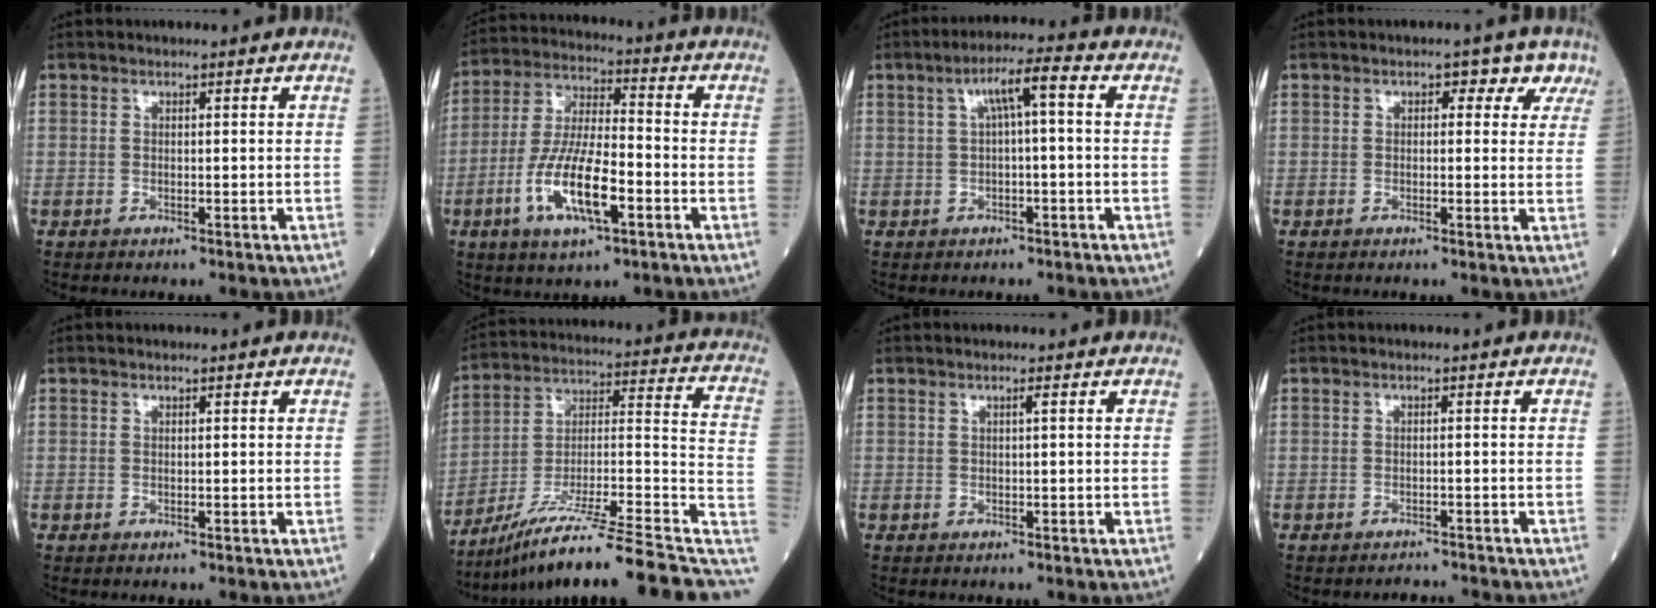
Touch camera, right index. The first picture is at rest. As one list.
[{"total": 12.5, "force": [-4.6, 3.0, 11.2], "torque": [-0.229, -0.003, -0.084]}, {"total": 5.3, "force": [0.9, 0.5, 5.2], "torque": [-0.089, 0.021, 0.014]}, {"total": 3.5, "force": [1.7, 2.3, 2.1], "torque": [-0.006, 0.018, 0.010]}, {"total": 0.0}, {"total": 23.5, "force": [-17.4, 1.1, 15.7], "torque": [-0.188, 0.016, -0.284]}, {"total": 0.5, "force": [0.1, -0.2, 0.5], "torque": [-0.011, -0.001, 0.005]}, {"total": 1.7, "force": [-1.7, -0.2, -0.4], "torque": [0.007, -0.007, -0.021]}]